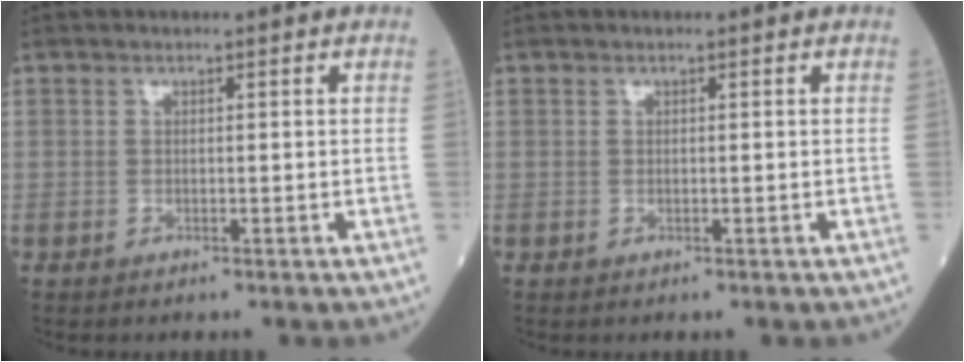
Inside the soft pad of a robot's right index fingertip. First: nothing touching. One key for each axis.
{"total": 0.0}